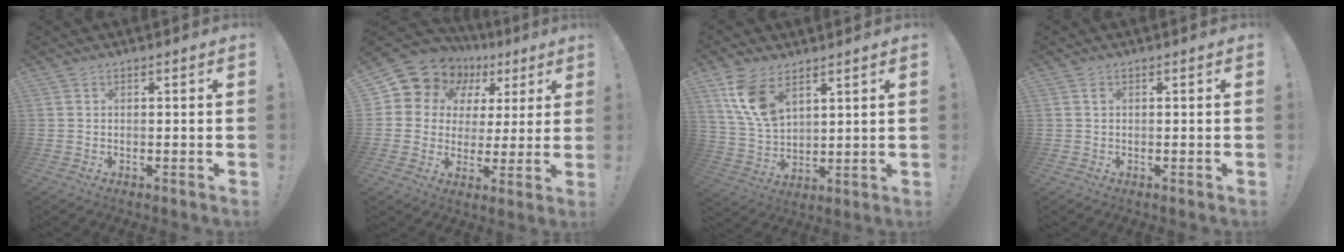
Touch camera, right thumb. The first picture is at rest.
{"total": 11.7, "force": [7.2, 8.5, 3.7], "torque": [-0.069, -0.053, 0.140]}
{"total": 11.5, "force": [6.8, 6.2, 6.9], "torque": [-0.132, -0.025, 0.131]}
{"total": 0.6, "force": [0.1, 0.3, 0.5], "torque": [-0.003, 0.001, 0.001]}